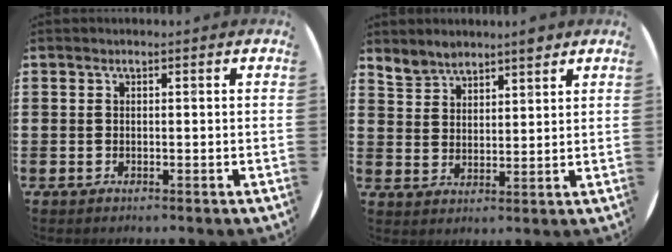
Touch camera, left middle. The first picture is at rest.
{"total": 4.5, "force": [4.2, 1.2, 0.7], "torque": [-0.023, -0.010, 0.079]}